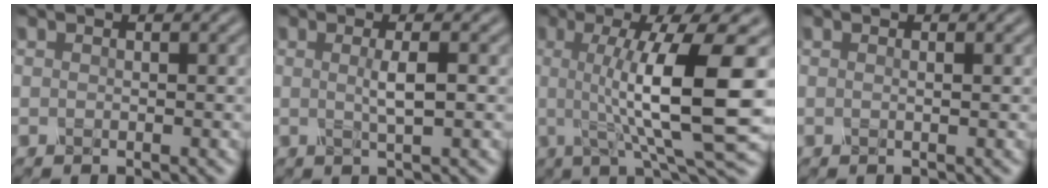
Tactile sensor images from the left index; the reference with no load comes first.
{"total": 2.2, "force": [0.1, 0.4, 2.2], "torque": [-0.038, 0.001, -0.001]}
{"total": 11.6, "force": [0.5, 2.5, 11.3], "torque": [-0.152, 0.001, 0.008]}
{"total": 0.7, "force": [0.1, 0.2, 0.6], "torque": [-0.005, 0.004, -0.002]}